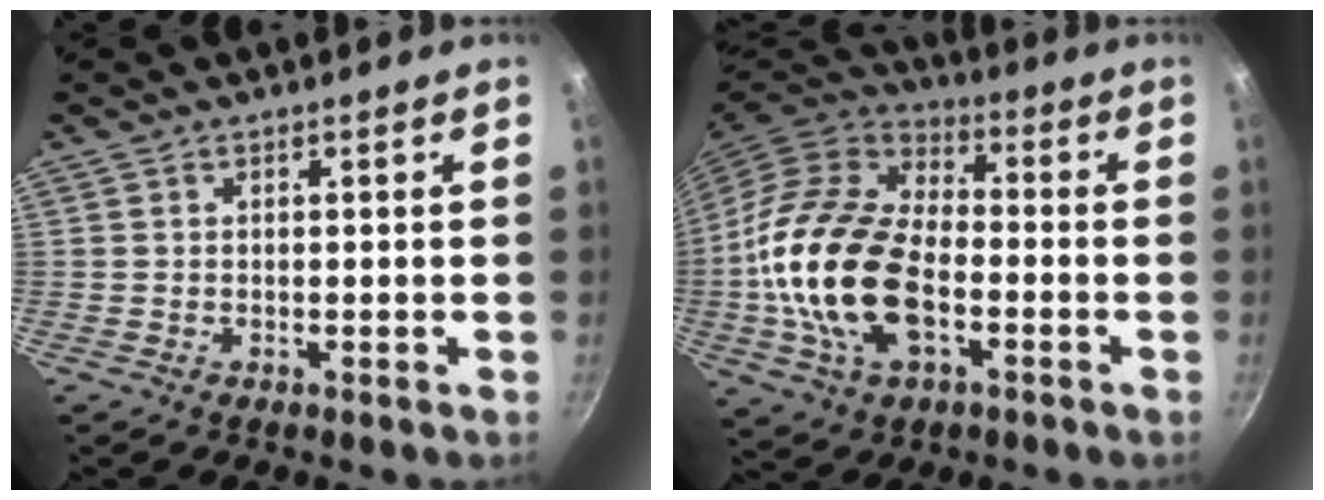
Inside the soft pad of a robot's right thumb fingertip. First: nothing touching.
{"total": 22.1, "force": [-4.1, 13.3, 17.1], "torque": [-0.315, 0.028, -0.084]}